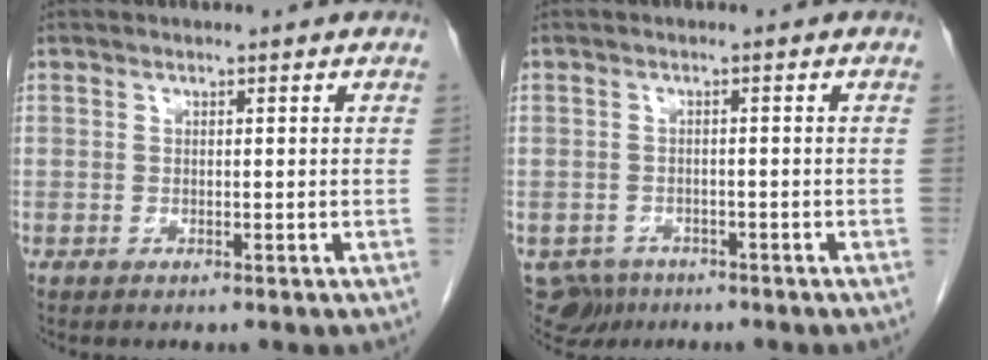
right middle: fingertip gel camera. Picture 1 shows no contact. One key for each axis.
{"total": 4.4, "fx": -3.1, "fy": 3.0, "fz": 0.5, "tx": -0.004, "ty": 0.001, "tz": -0.048}